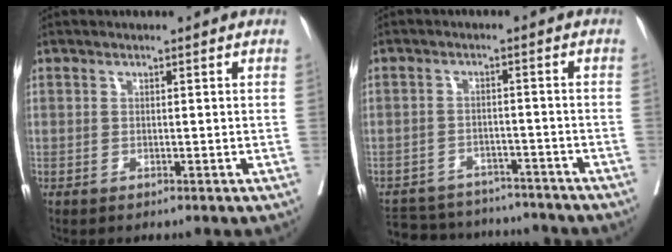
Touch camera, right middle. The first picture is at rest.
{"total": 14.6, "force": [-13.3, 5.0, 3.5], "torque": [-0.075, 0.010, -0.175]}